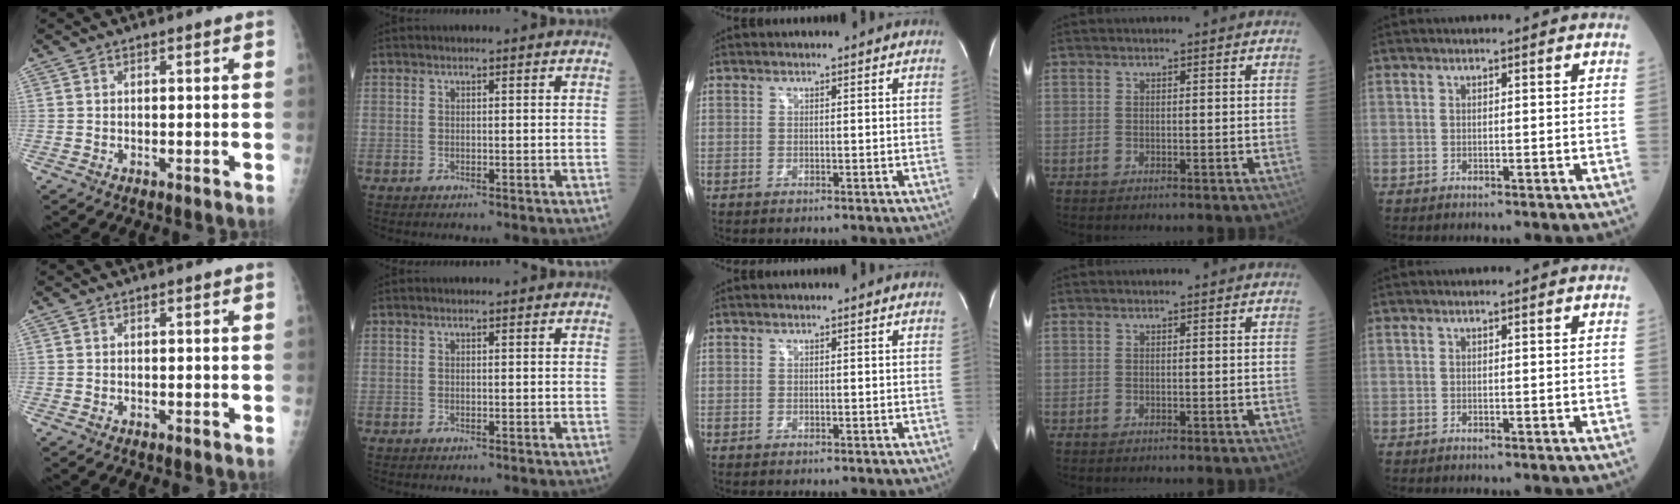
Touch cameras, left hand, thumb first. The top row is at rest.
{}